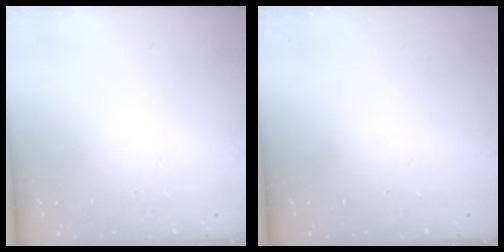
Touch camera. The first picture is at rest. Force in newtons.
{"total": 0.0}